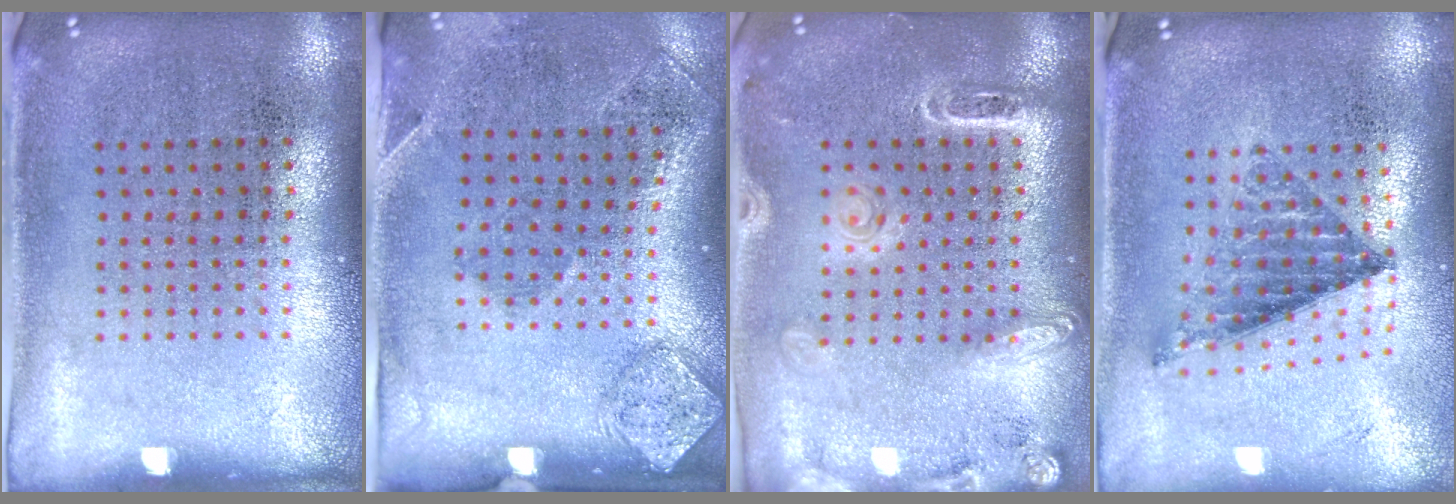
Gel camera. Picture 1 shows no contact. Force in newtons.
{"total": 1.9, "press": 1.2, "slide": 1.5}
{"total": 1.9, "press": 1.7, "slide": 0.9}
{"total": 0.9, "press": 0.8, "slide": 0.3}